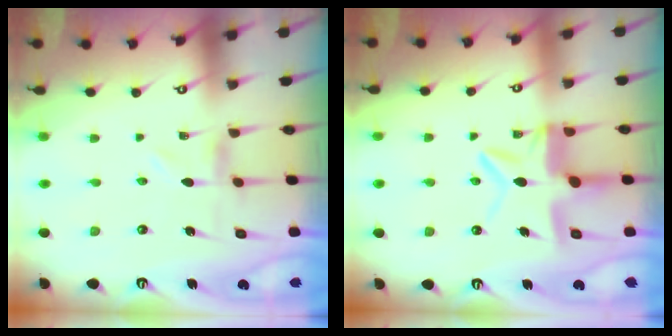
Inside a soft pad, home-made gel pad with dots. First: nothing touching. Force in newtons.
{"total": 10.4, "press": 10.4, "slide": 1.0}